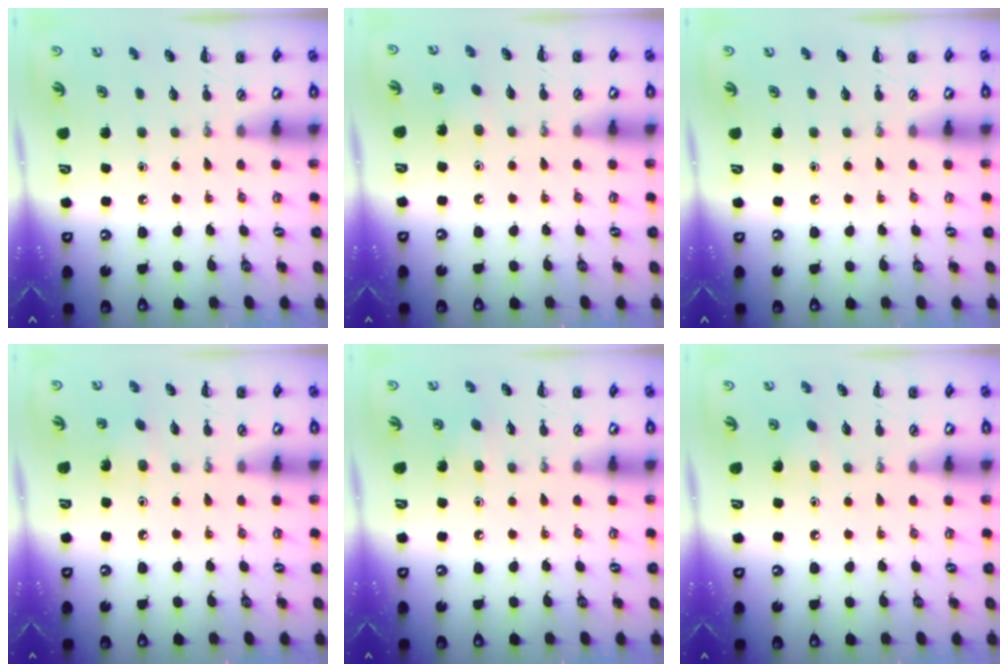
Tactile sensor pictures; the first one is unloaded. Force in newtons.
{"total": 2.2, "press": 2.0, "slide": 0.8}
{"total": 0.0}
{"total": 2.4, "press": 2.2, "slide": 0.8}
{"total": 2.5, "press": 2.4, "slide": 0.8}
{"total": 3.7, "press": 3.5, "slide": 1.1}